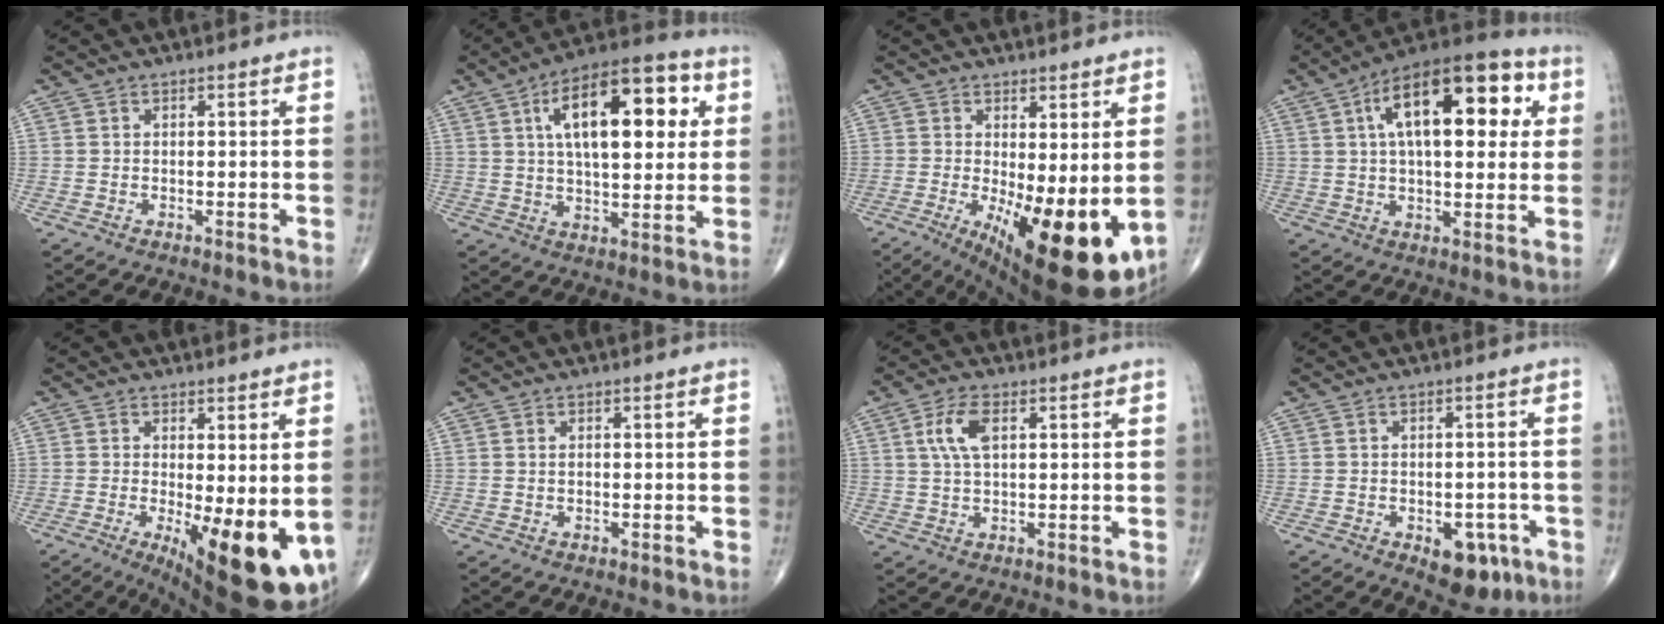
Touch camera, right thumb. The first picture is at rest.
{"total": 19.8, "force": [5.5, 8.8, 16.9], "torque": [-0.233, 0.008, 0.077]}
{"total": 16.9, "force": [-2.6, 5.9, 15.6], "torque": [-0.205, -0.033, -0.015]}
{"total": 21.6, "force": [6.1, 10.0, 18.1], "torque": [-0.252, 0.019, 0.083]}
{"total": 14.8, "force": [-3.2, 4.6, 13.8], "torque": [-0.169, -0.027, -0.026]}
{"total": 0.6, "force": [0.1, 0.4, 0.5], "torque": [-0.007, 0.000, 0.002]}
{"total": 5.7, "force": [1.7, 2.6, 4.8], "torque": [-0.106, 0.004, 0.034]}
{"total": 7.7, "force": [-3.4, 4.4, 5.3], "torque": [-0.042, 0.013, -0.034]}